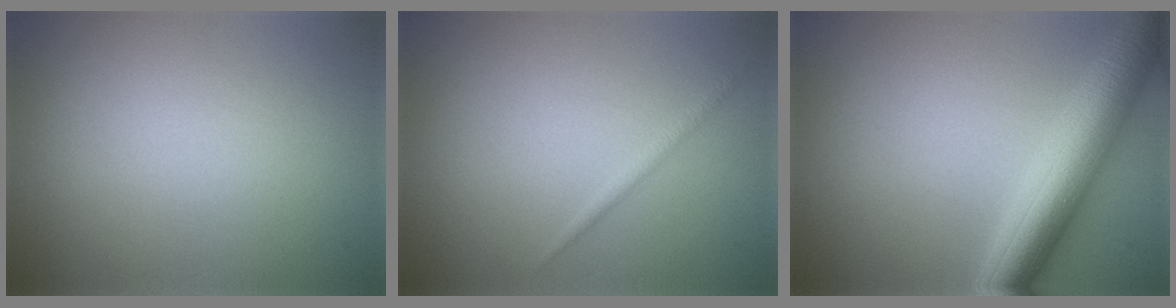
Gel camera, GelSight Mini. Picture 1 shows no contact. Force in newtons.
{"total": 0.8, "press": 0.8, "slide": 0.1}
{"total": 7.4, "press": 7.4, "slide": 0.2}